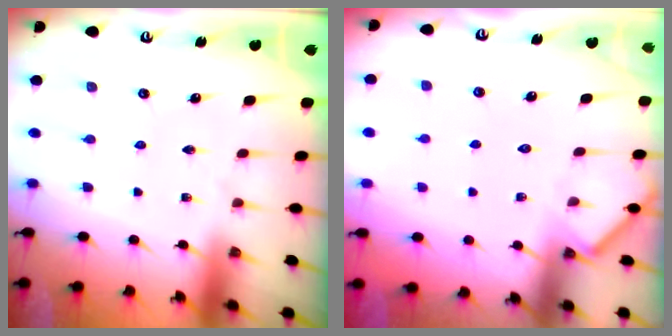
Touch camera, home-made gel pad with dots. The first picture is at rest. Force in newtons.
{"total": 2.8, "press": 2.8, "slide": 0.4}